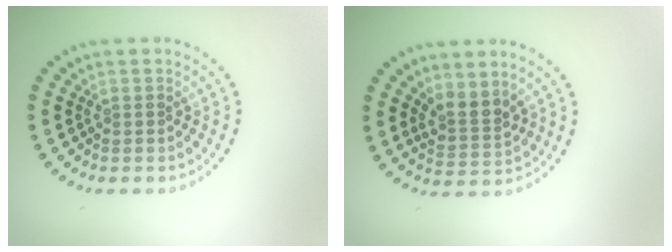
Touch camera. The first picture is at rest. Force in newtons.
{"total": 2.5, "press": 1.8, "slide": 1.8}